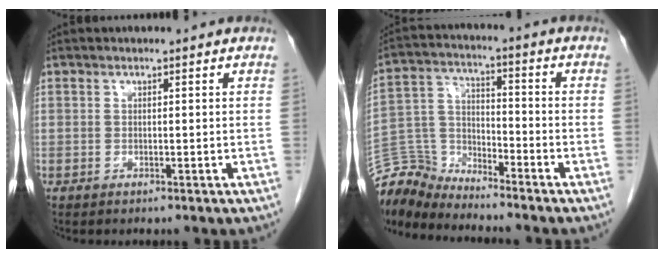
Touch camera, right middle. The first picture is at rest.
{"total": 9.1, "force": [-9.0, 0.6, -0.5], "torque": [-0.003, 0.022, -0.182]}